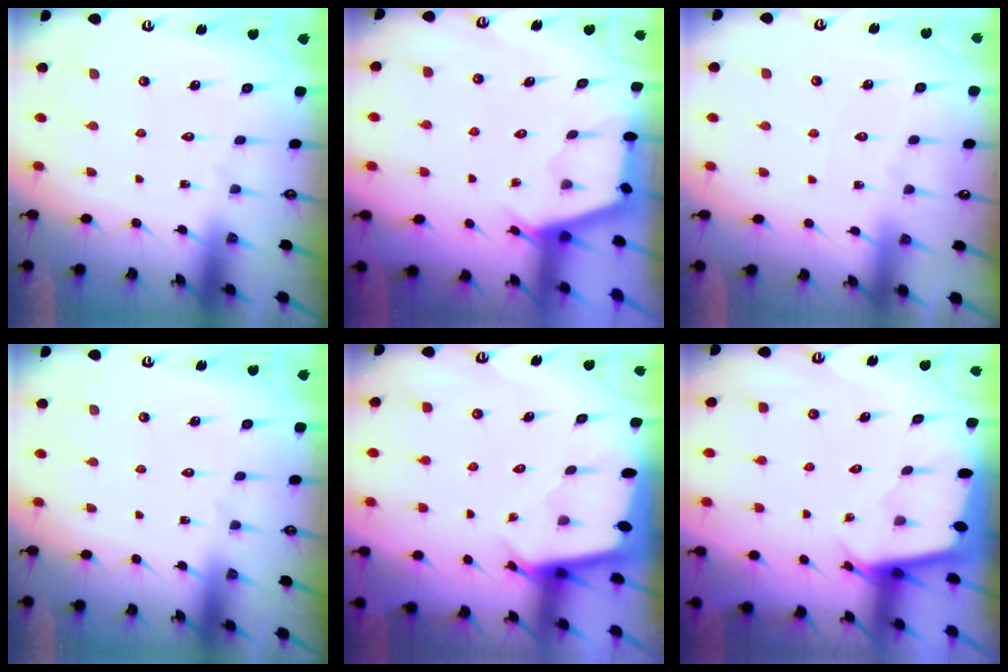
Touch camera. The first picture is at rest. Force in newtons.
{"total": 2.8, "press": 2.8, "slide": 0.4}
{"total": 2.9, "press": 2.8, "slide": 0.5}
{"total": 0.0}
{"total": 2.4, "press": 2.4, "slide": 0.2}
{"total": 2.4, "press": 2.4, "slide": 0.1}